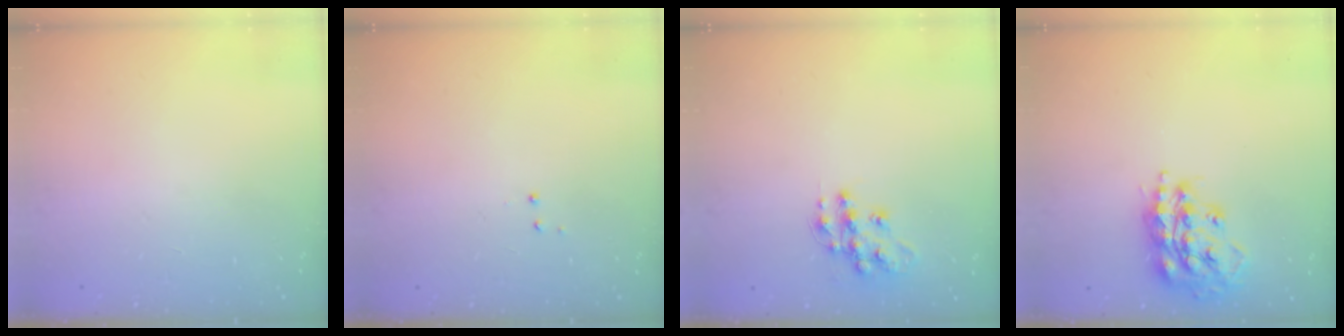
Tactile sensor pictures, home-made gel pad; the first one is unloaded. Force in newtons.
{"total": 2.9, "press": 2.8, "slide": 0.6}
{"total": 11.8, "press": 11.8, "slide": 0.7}
{"total": 17.0, "press": 16.9, "slide": 1.4}